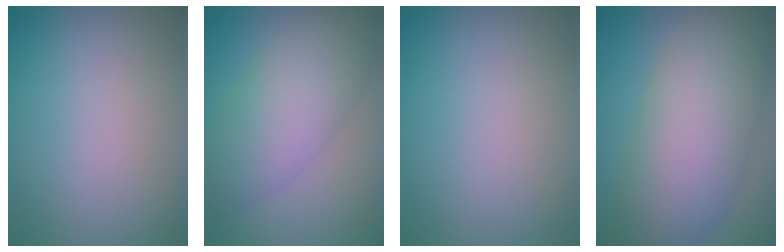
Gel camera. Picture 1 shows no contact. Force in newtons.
{"total": 6.2, "press": 6.2, "slide": 0.2}
{"total": 0.0}
{"total": 10.4, "press": 10.4, "slide": 0.3}